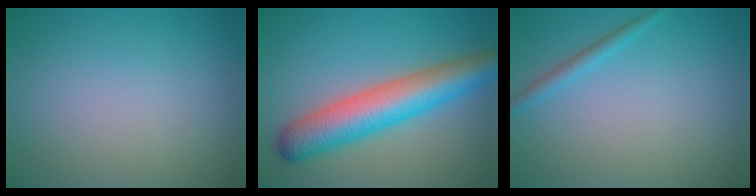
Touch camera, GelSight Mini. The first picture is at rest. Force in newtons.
{"total": 7.6, "press": 7.6, "slide": 0.2}
{"total": 1.3, "press": 1.3, "slide": 0.1}